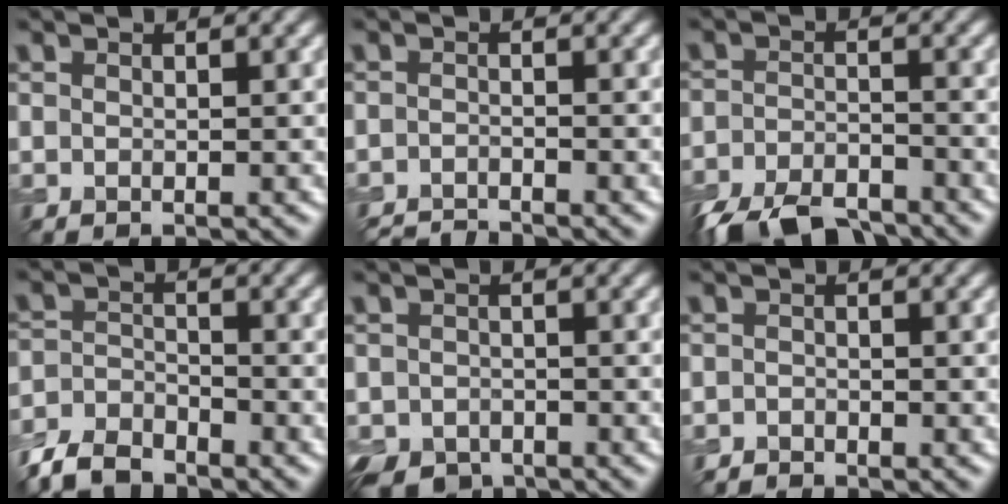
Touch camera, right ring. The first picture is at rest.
{"total": 2.5, "force": [-2.4, 0.2, 0.4], "torque": [-0.003, -0.006, -0.048]}
{"total": 7.3, "force": [-5.9, 2.8, 3.3], "torque": [-0.061, -0.015, -0.111]}
{"total": 5.0, "force": [-4.2, 1.9, 1.7], "torque": [-0.034, -0.006, -0.090]}
{"total": 4.4, "force": [-3.3, 2.7, 1.2], "torque": [-0.010, -0.010, -0.056]}
{"total": 1.2, "force": [-1.1, 0.4, 0.1], "torque": [0.002, -0.001, -0.023]}